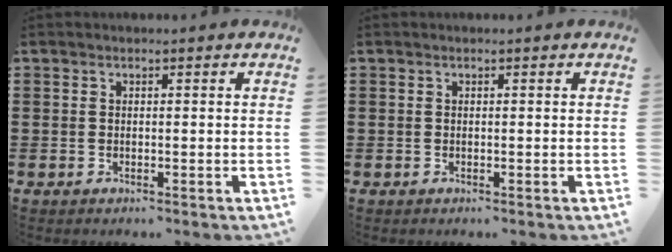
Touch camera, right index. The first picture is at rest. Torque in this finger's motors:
{"motor_torque": [-0.14, 0.42, 0.00, 0.02]}